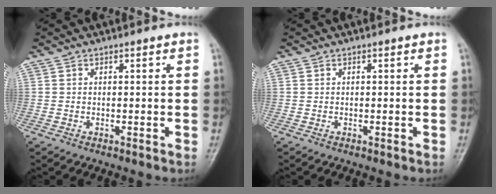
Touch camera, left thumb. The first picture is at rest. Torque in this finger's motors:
{"motor_torque": [0.00, 0.00, -0.14, 0.01, 0.00]}